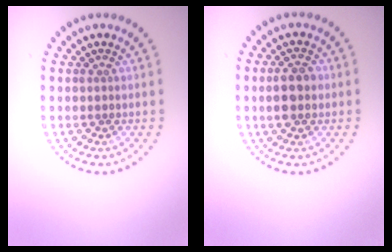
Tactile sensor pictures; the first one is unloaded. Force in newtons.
{"total": 3.2, "press": 3.2, "slide": 0.1}